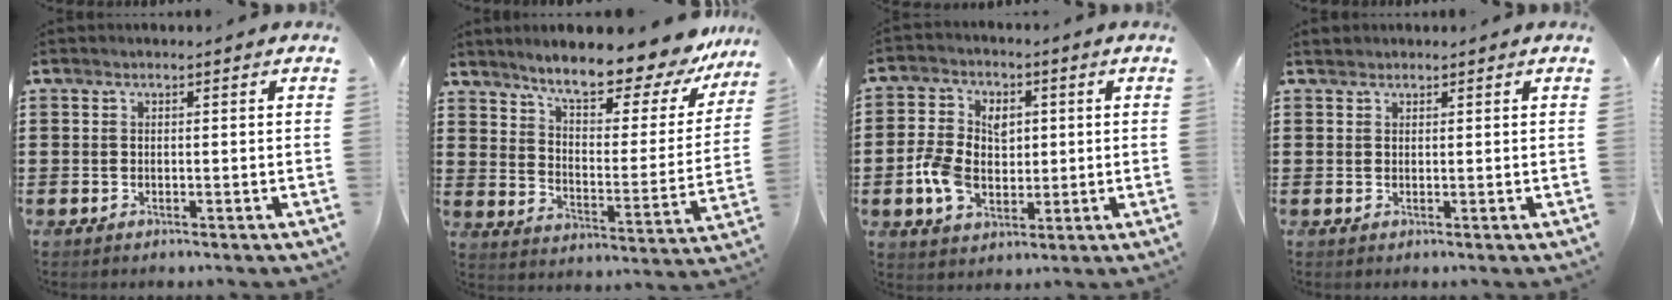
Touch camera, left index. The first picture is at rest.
{"total": 10.2, "force": [8.8, 1.6, 5.0], "torque": [-0.098, -0.060, 0.145]}
{"total": 8.1, "force": [-0.5, 6.0, 5.4], "torque": [-0.134, 0.011, -0.012]}
{"total": 1.0, "force": [0.9, 0.4, 0.0], "torque": [-0.003, 0.002, 0.019]}